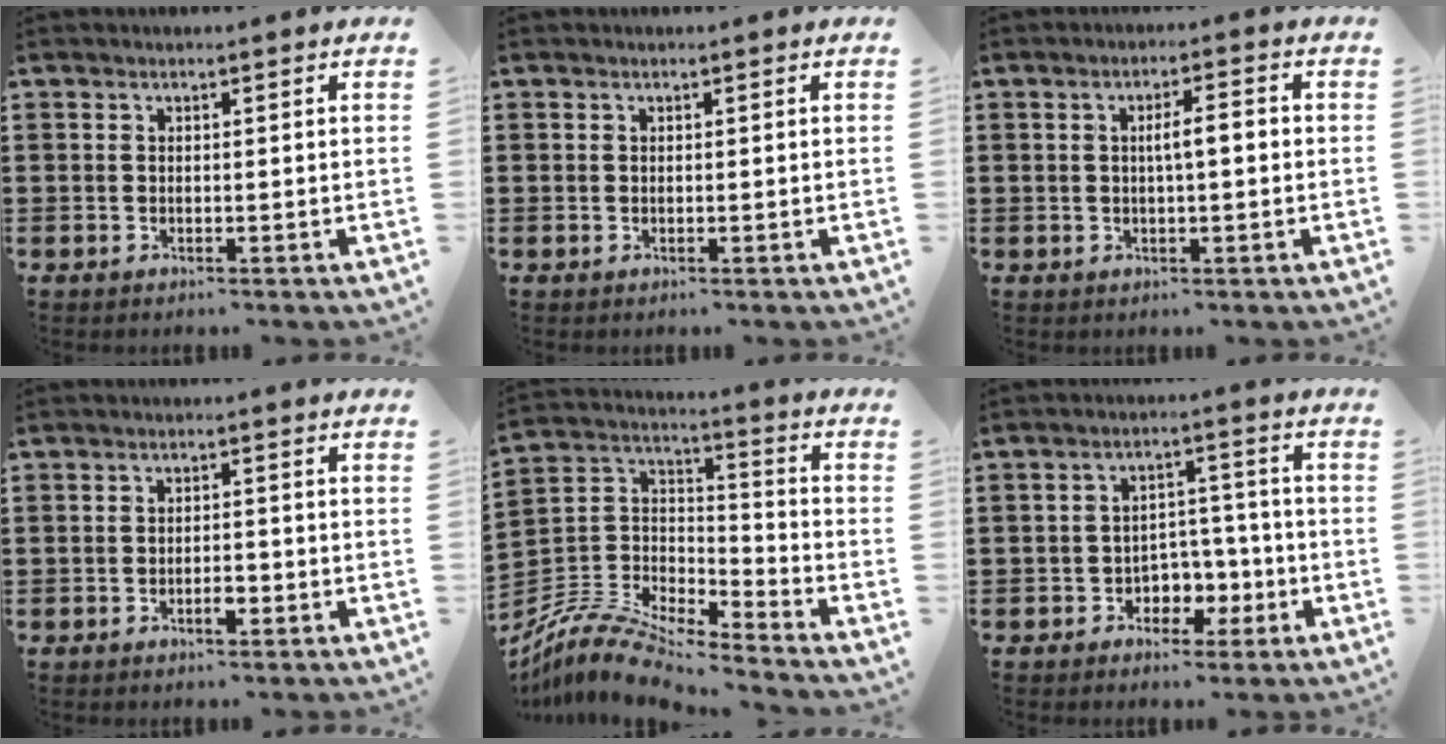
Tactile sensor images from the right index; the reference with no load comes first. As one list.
[{"total": 0.0}, {"total": 3.4, "force": [0.0, 0.7, 3.3], "torque": [-0.060, 0.003, -0.003]}, {"total": 2.5, "force": [-1.2, 0.8, 2.1], "torque": [-0.039, 0.001, -0.021]}, {"total": 9.4, "force": [-8.8, 1.6, 2.9], "torque": [-0.074, 0.008, -0.182]}, {"total": 5.0, "force": [-2.3, 4.0, 2.1], "torque": [-0.034, 0.011, -0.043]}]